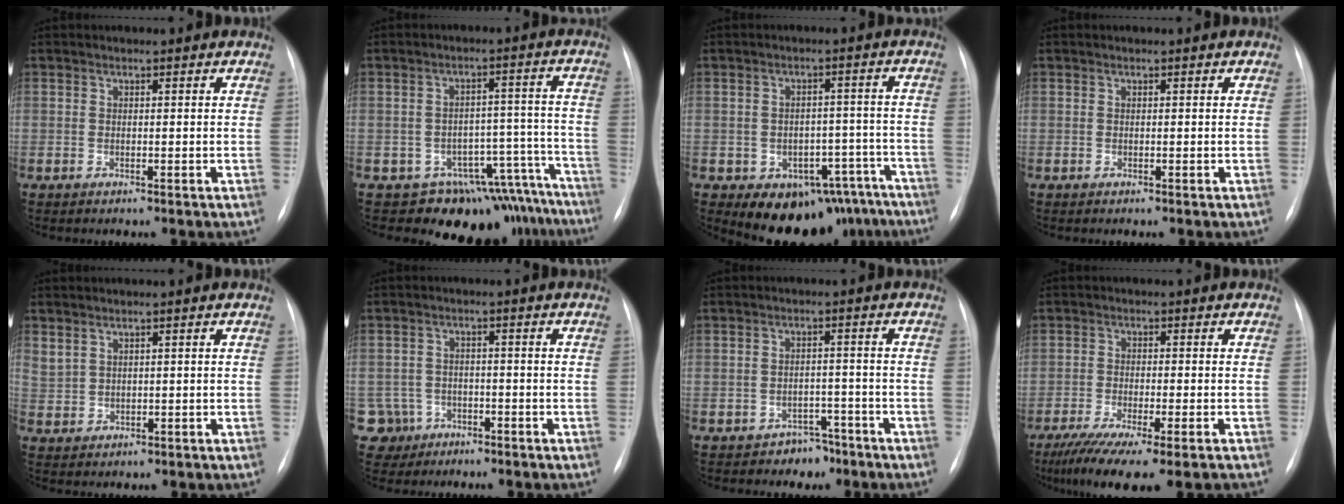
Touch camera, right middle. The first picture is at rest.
{"total": 15.0, "force": [-13.7, 6.1, 0.9], "torque": [0.032, 0.071, -0.171]}
{"total": 13.4, "force": [-10.1, 7.9, 4.0], "torque": [-0.022, 0.042, -0.118]}
{"total": 0.0}
{"total": 2.2, "force": [1.5, 1.4, 0.9], "torque": [-0.019, 0.003, 0.039]}
{"total": 5.7, "force": [-3.0, 4.8, -0.4], "torque": [0.003, 0.011, -0.046]}
{"total": 3.6, "force": [-2.7, 2.5, 0.1], "torque": [0.004, 0.014, -0.034]}
{"total": 11.4, "force": [-8.3, 0.8, 7.7], "torque": [-0.120, -0.029, -0.130]}